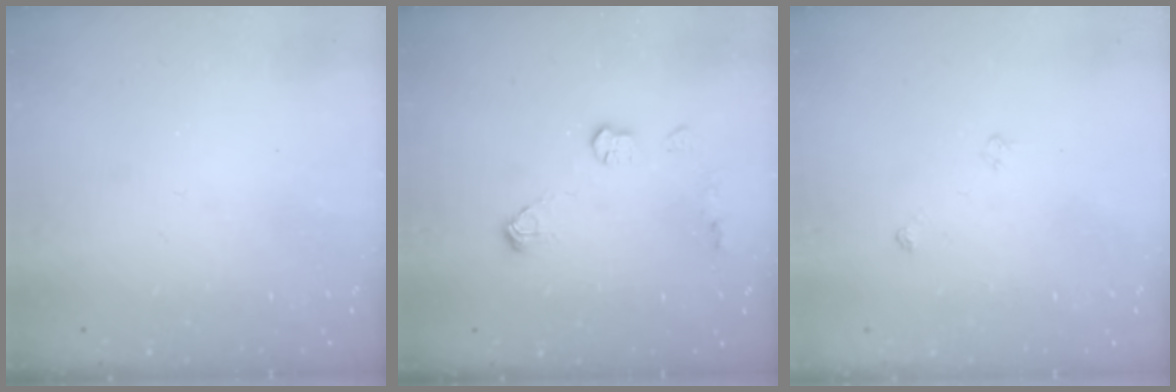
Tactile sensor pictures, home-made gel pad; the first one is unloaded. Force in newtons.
{"total": 7.1, "press": 7.1, "slide": 0.2}
{"total": 3.7, "press": 3.7, "slide": 0.6}